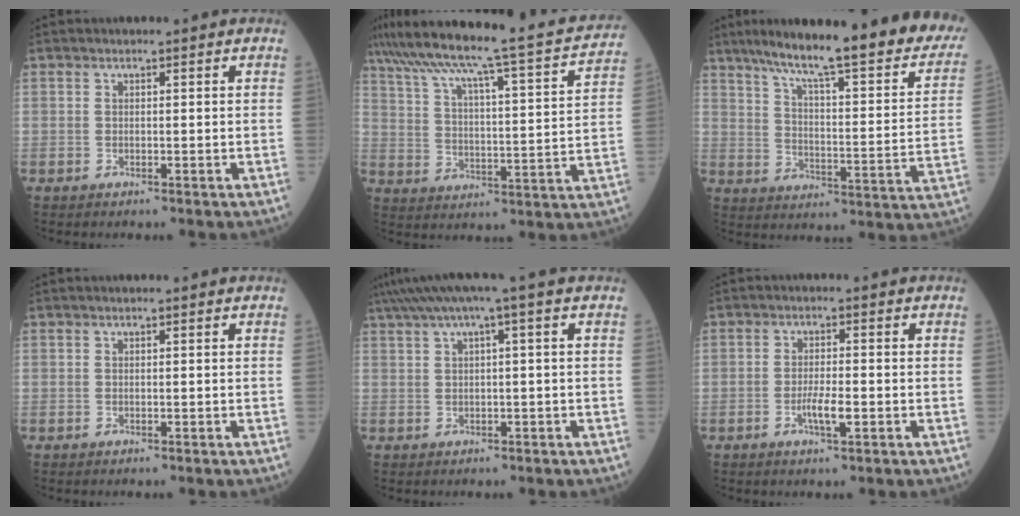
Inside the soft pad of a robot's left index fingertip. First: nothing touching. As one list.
[{"total": 26.2, "force": [22.7, 1.3, 13.1], "torque": [-0.219, -0.007, 0.308]}, {"total": 30.4, "force": [24.2, 3.5, 18.0], "torque": [-0.249, -0.042, 0.314]}, {"total": 0.6, "force": [0.5, 0.0, 0.4], "torque": [-0.009, 0.010, 0.009]}, {"total": 5.9, "force": [3.5, -1.0, 4.6], "torque": [-0.081, 0.036, 0.062]}, {"total": 3.3, "force": [-1.1, 0.5, 3.1], "torque": [-0.061, -0.001, -0.019]}]